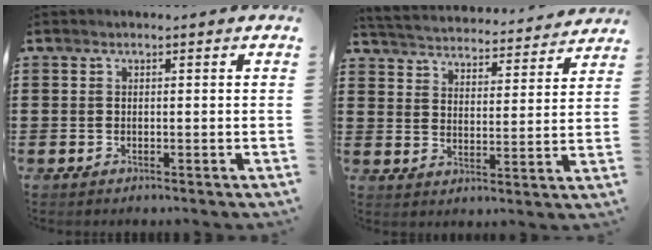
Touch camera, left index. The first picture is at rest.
{"total": 3.9, "force": [3.9, -0.2, -0.2], "torque": [-0.022, -0.035, 0.061]}